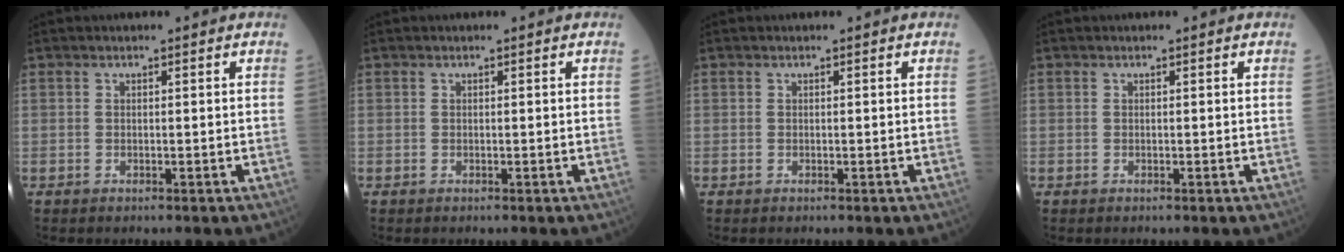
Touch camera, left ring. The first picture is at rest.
{"total": 0.0}
{"total": 0.0}
{"total": 0.0}